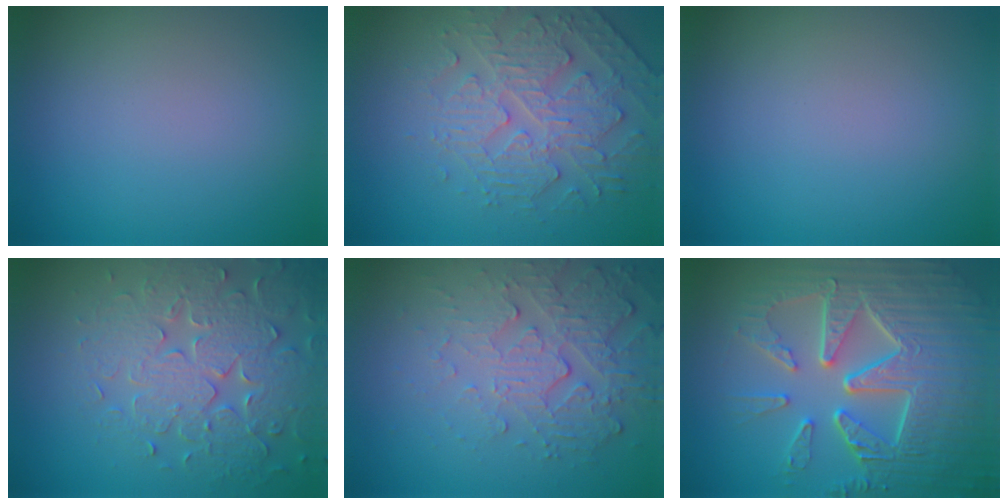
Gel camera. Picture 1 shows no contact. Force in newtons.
{"total": 4.8, "press": 3.8, "slide": 2.8}
{"total": 0.0}
{"total": 6.5, "press": 5.5, "slide": 3.5}
{"total": 5.4, "press": 3.7, "slide": 4.0}
{"total": 9.7, "press": 6.5, "slide": 7.2}